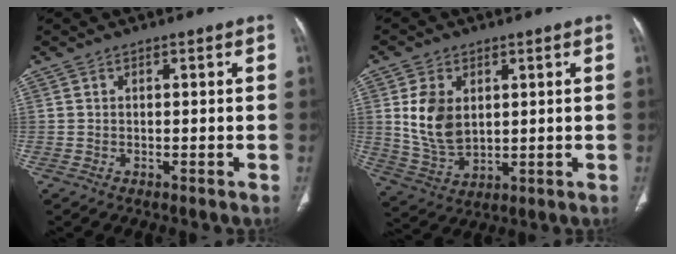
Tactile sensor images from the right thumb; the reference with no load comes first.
{"total": 9.9, "force": [2.2, 6.6, 7.0], "torque": [-0.116, -0.012, 0.059]}